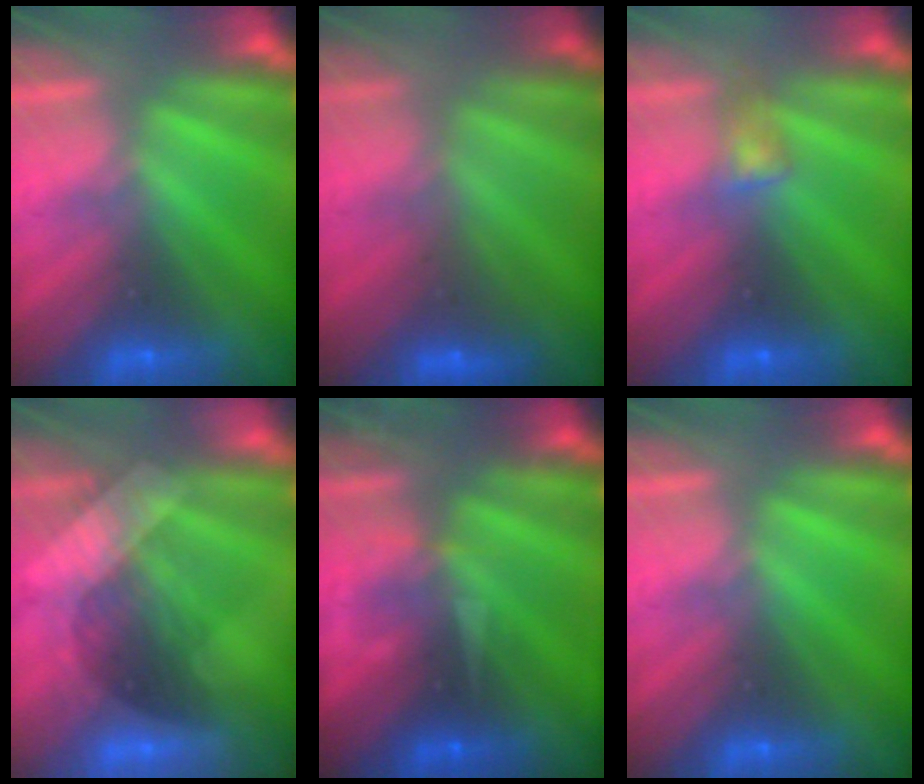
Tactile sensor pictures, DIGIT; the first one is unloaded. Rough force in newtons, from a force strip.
{"total": 2.9}
{"total": 3.2}
{"total": 3.0}
{"total": 3.2}
{"total": 0.0}